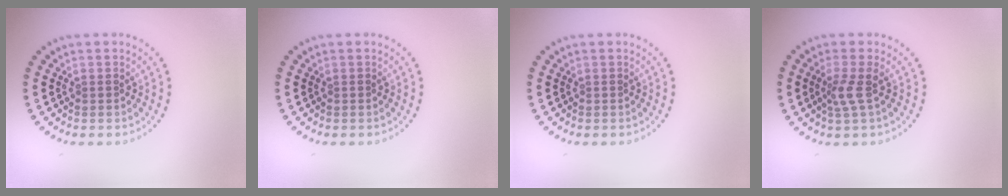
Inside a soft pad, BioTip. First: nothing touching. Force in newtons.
{"total": 0.0}
{"total": 0.0}
{"total": 1.9, "press": 1.3, "slide": 1.4}